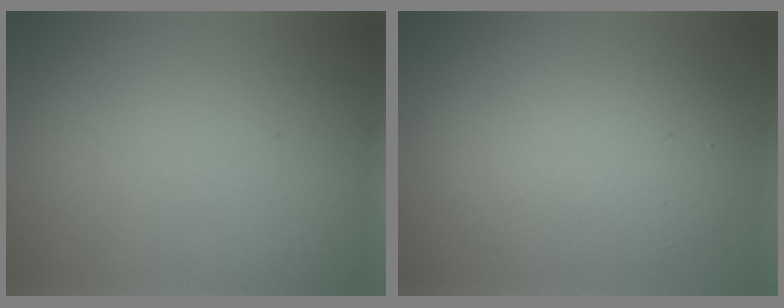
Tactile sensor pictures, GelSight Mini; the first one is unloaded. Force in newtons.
{"total": 6.8, "press": 6.8, "slide": 0.4}